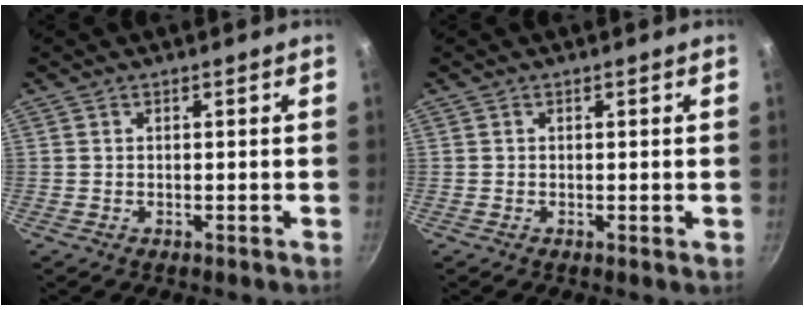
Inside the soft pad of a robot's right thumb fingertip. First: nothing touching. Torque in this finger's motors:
{"motor_torque": [-0.17, -0.06, -0.49, -0.01, -0.07]}